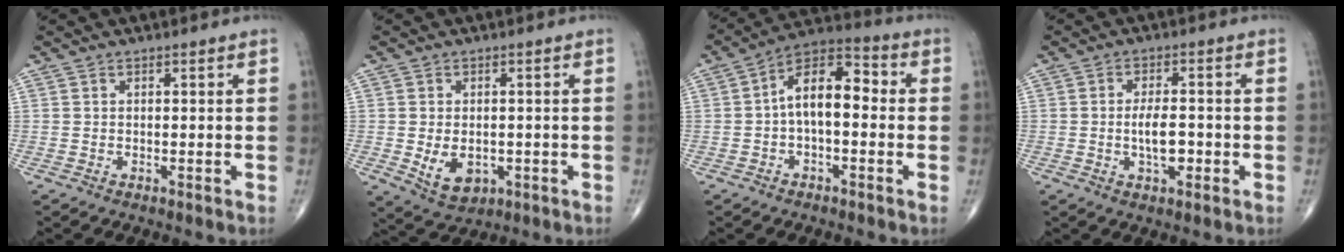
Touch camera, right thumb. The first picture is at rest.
{"total": 6.3, "force": [-1.2, 4.2, 4.5], "torque": [-0.060, -0.005, -0.006]}
{"total": 11.1, "force": [-0.2, 5.8, 9.5], "torque": [-0.143, 0.042, -0.015]}
{"total": 5.3, "force": [-1.0, 2.3, 4.7], "torque": [-0.075, 0.005, -0.017]}